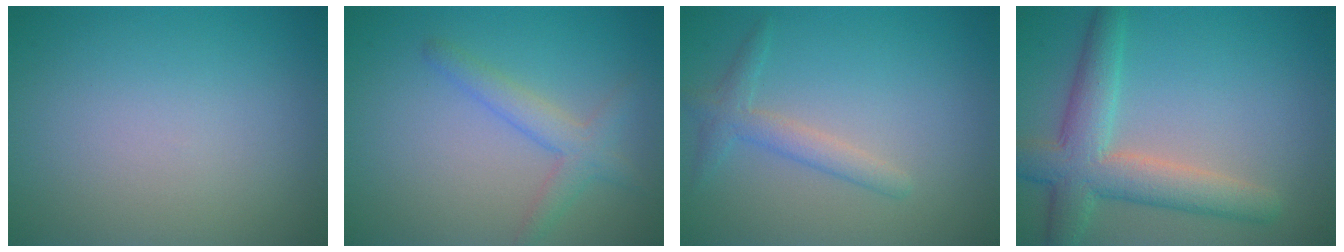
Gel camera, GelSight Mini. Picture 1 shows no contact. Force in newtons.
{"total": 2.7, "press": 2.7, "slide": 0.1}
{"total": 2.1, "press": 2.1, "slide": 0.1}
{"total": 5.8, "press": 5.8, "slide": 0.3}